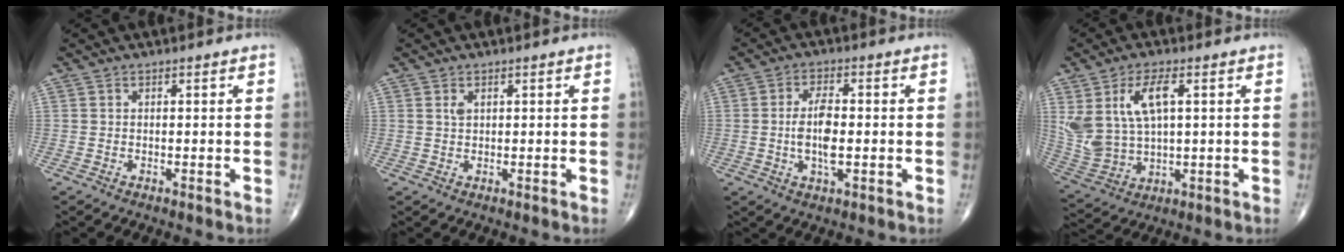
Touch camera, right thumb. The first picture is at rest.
{"total": 1.5, "force": [0.7, 0.8, 1.0], "torque": [-0.020, 0.002, 0.016]}
{"total": 7.0, "force": [-0.5, 2.9, 6.4], "torque": [-0.124, 0.001, -0.012]}
{"total": 12.7, "force": [4.1, 6.3, 10.2], "torque": [-0.211, -0.007, 0.097]}